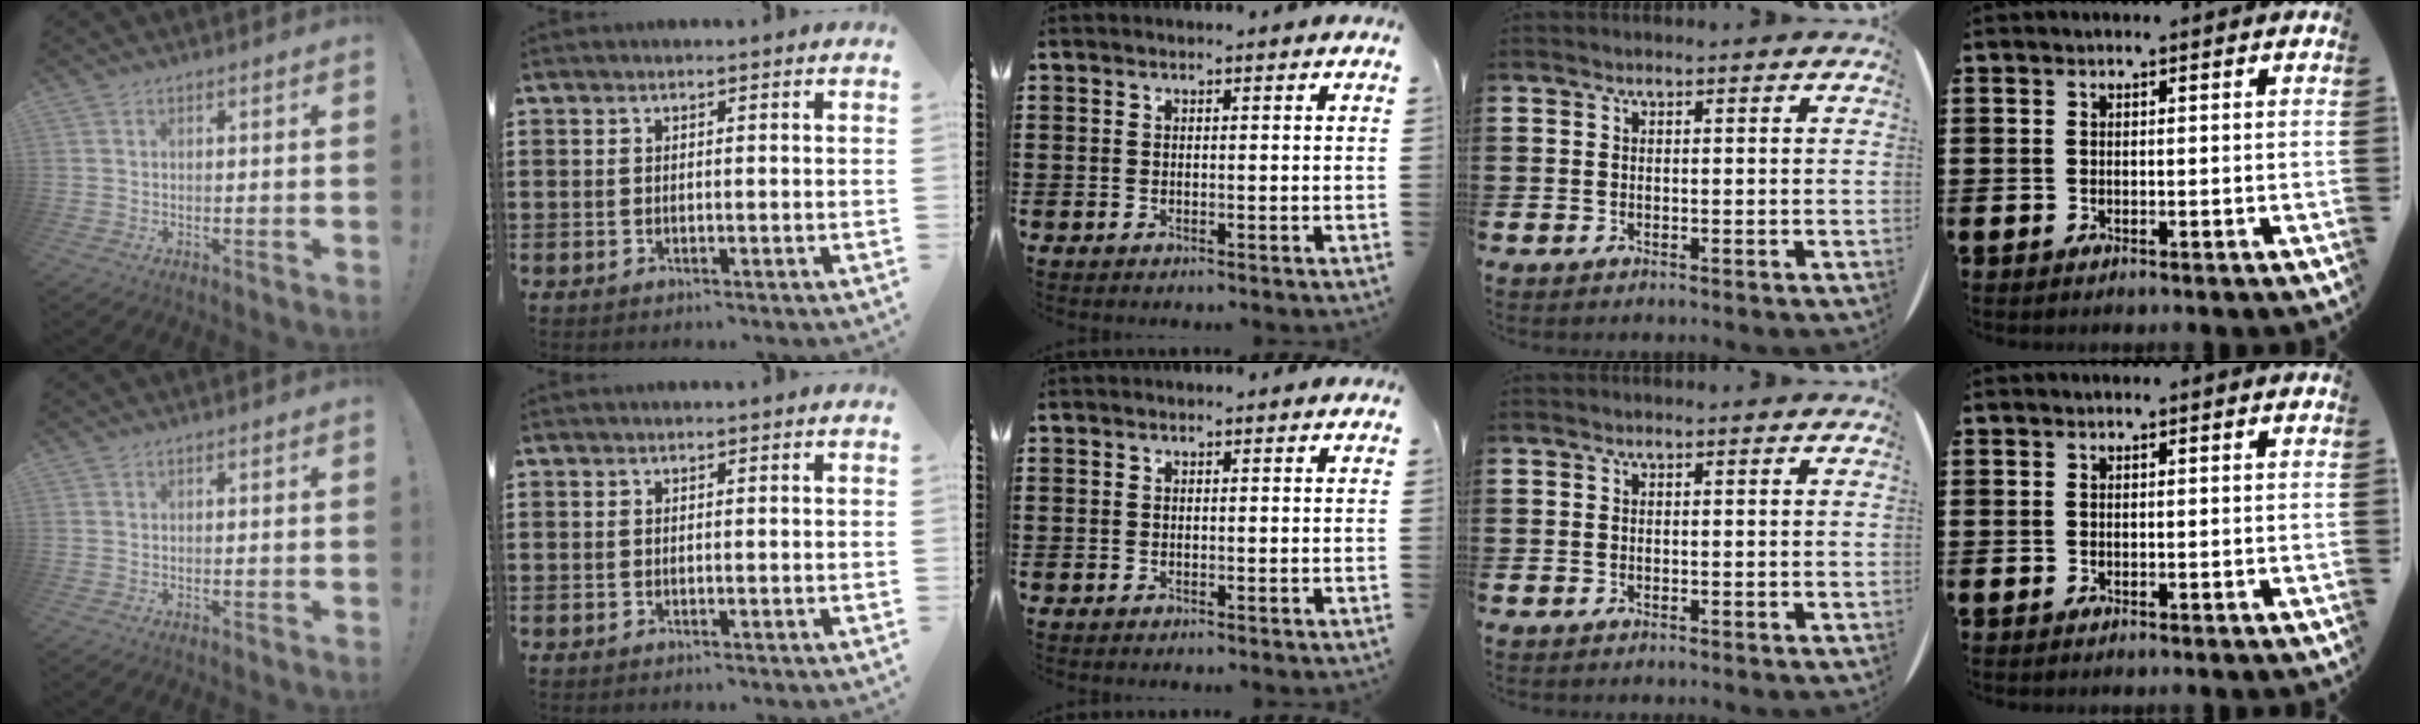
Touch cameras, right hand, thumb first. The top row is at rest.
{}